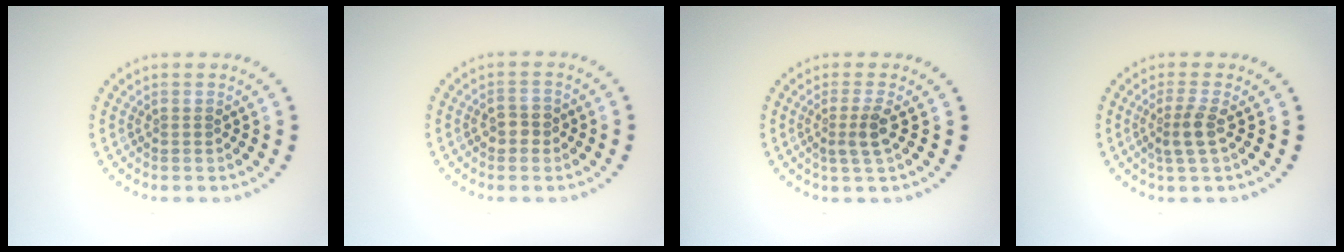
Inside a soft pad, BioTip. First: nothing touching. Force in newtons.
{"total": 1.6, "press": 1.6, "slide": 0.2}
{"total": 2.2, "press": 1.8, "slide": 1.4}
{"total": 2.2, "press": 1.8, "slide": 1.3}